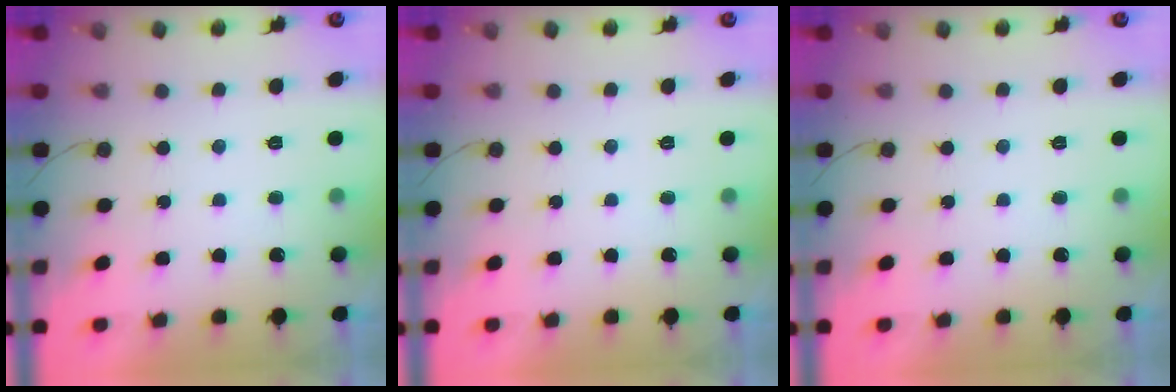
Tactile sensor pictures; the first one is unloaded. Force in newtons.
{"total": 0.0}
{"total": 0.0}